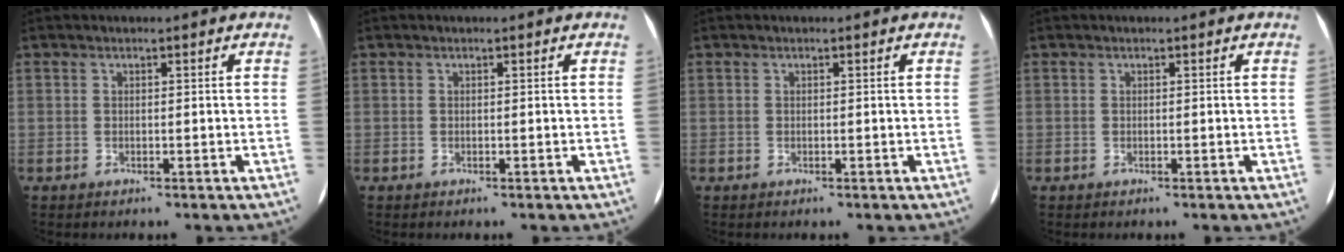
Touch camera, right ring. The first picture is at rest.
{"total": 0.0}
{"total": 0.0}
{"total": 0.0}